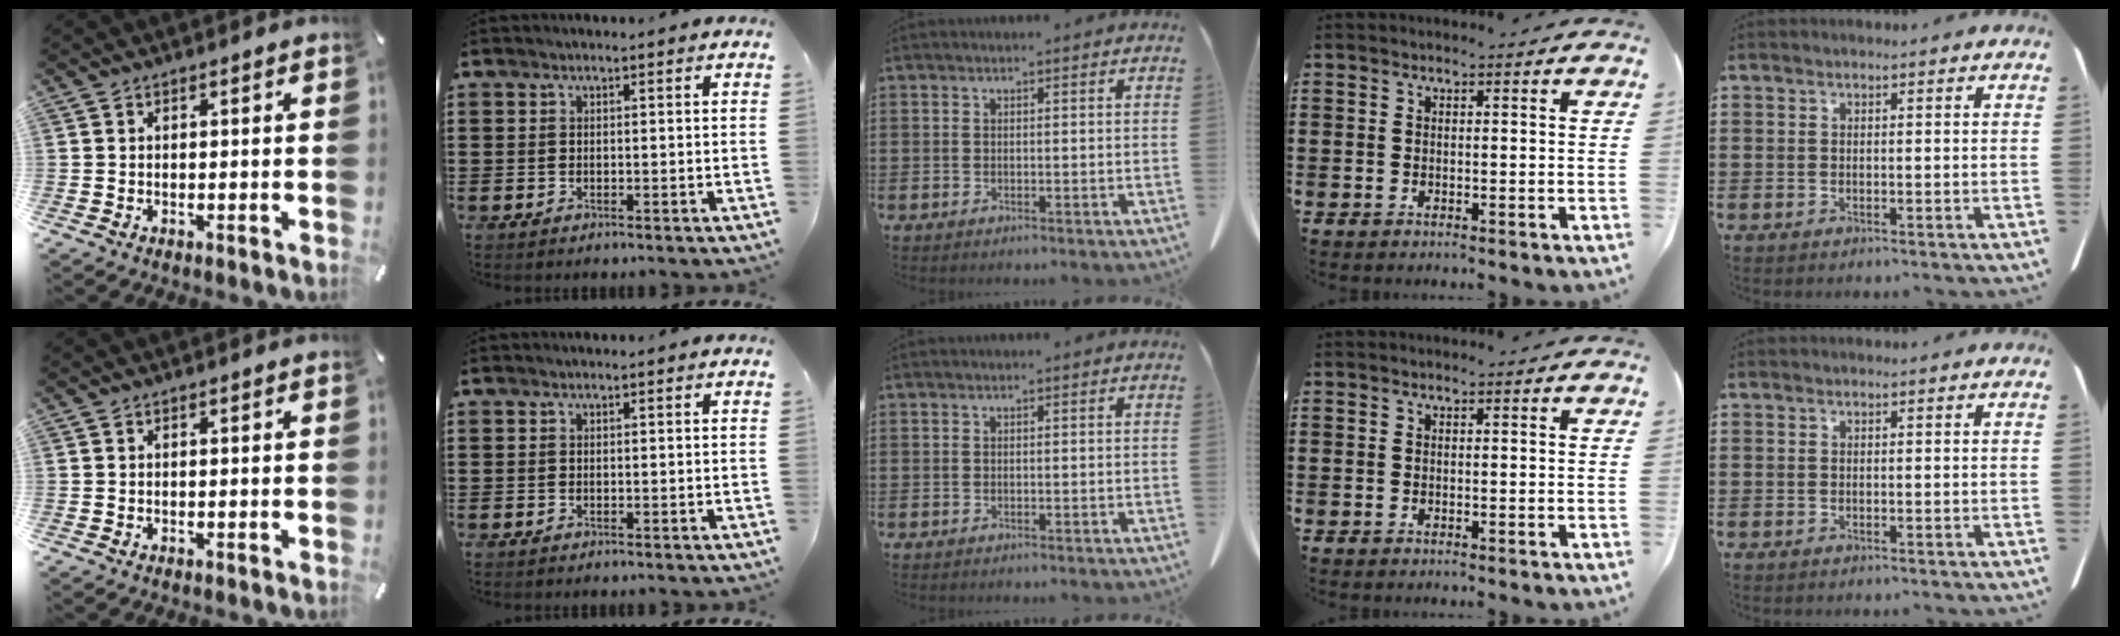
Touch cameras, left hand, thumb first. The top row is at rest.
{}